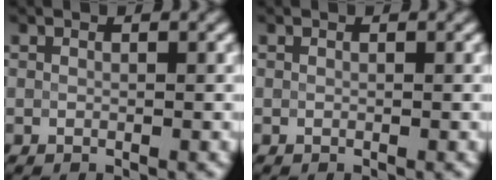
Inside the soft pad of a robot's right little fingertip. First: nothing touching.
{"total": 0.0}